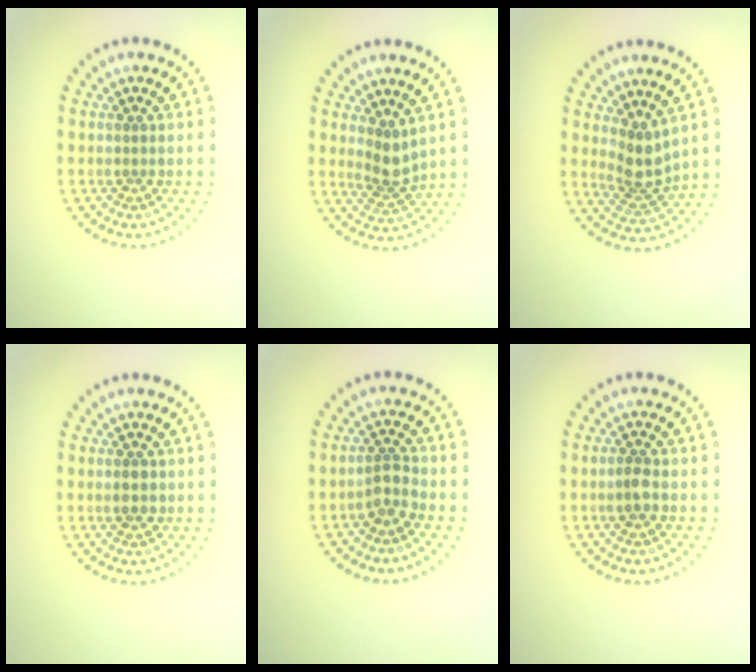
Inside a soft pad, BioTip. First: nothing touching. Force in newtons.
{"total": 2.5, "press": 1.9, "slide": 1.6}
{"total": 2.8, "press": 2.1, "slide": 1.8}
{"total": 1.4, "press": 1.4, "slide": 0.1}
{"total": 1.9, "press": 1.6, "slide": 1.1}
{"total": 1.6, "press": 1.5, "slide": 0.5}